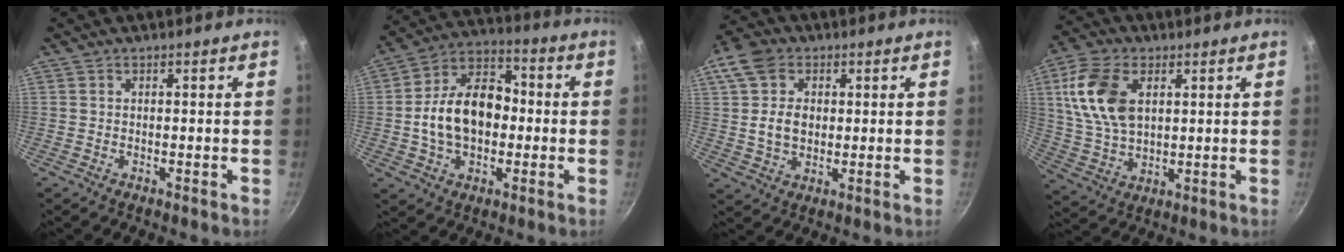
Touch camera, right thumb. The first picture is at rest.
{"total": 15.8, "force": [-1.0, 10.9, 11.4], "torque": [-0.160, 0.036, -0.029]}
{"total": 9.8, "force": [1.6, 7.4, 6.2], "torque": [-0.097, 0.005, 0.021]}
{"total": 13.8, "force": [3.9, 8.5, 10.2], "torque": [-0.186, -0.006, 0.078]}